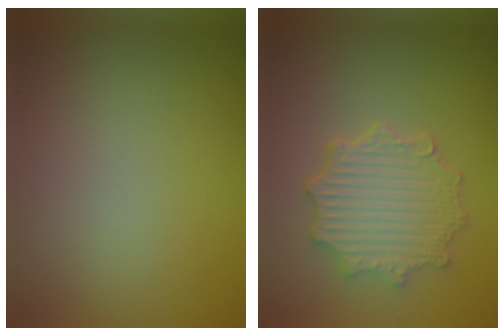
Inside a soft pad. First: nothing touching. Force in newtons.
{"total": 4.9, "press": 3.8, "slide": 3.0}